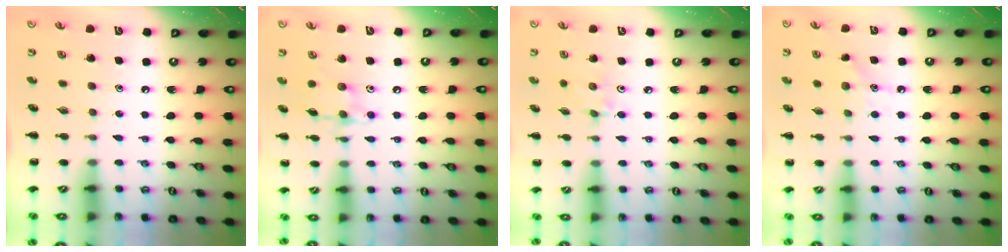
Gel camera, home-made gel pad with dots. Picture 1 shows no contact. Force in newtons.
{"total": 10.4, "press": 10.4, "slide": 0.5}
{"total": 2.8, "press": 2.6, "slide": 0.9}
{"total": 5.0, "press": 4.6, "slide": 1.8}